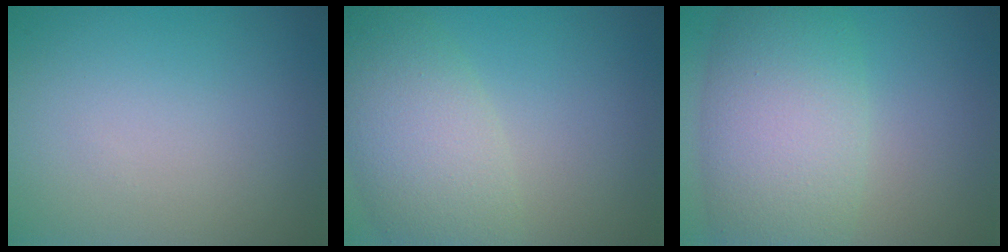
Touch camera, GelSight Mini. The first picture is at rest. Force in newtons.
{"total": 6.3, "press": 6.2, "slide": 0.5}
{"total": 8.4, "press": 8.4, "slide": 0.6}